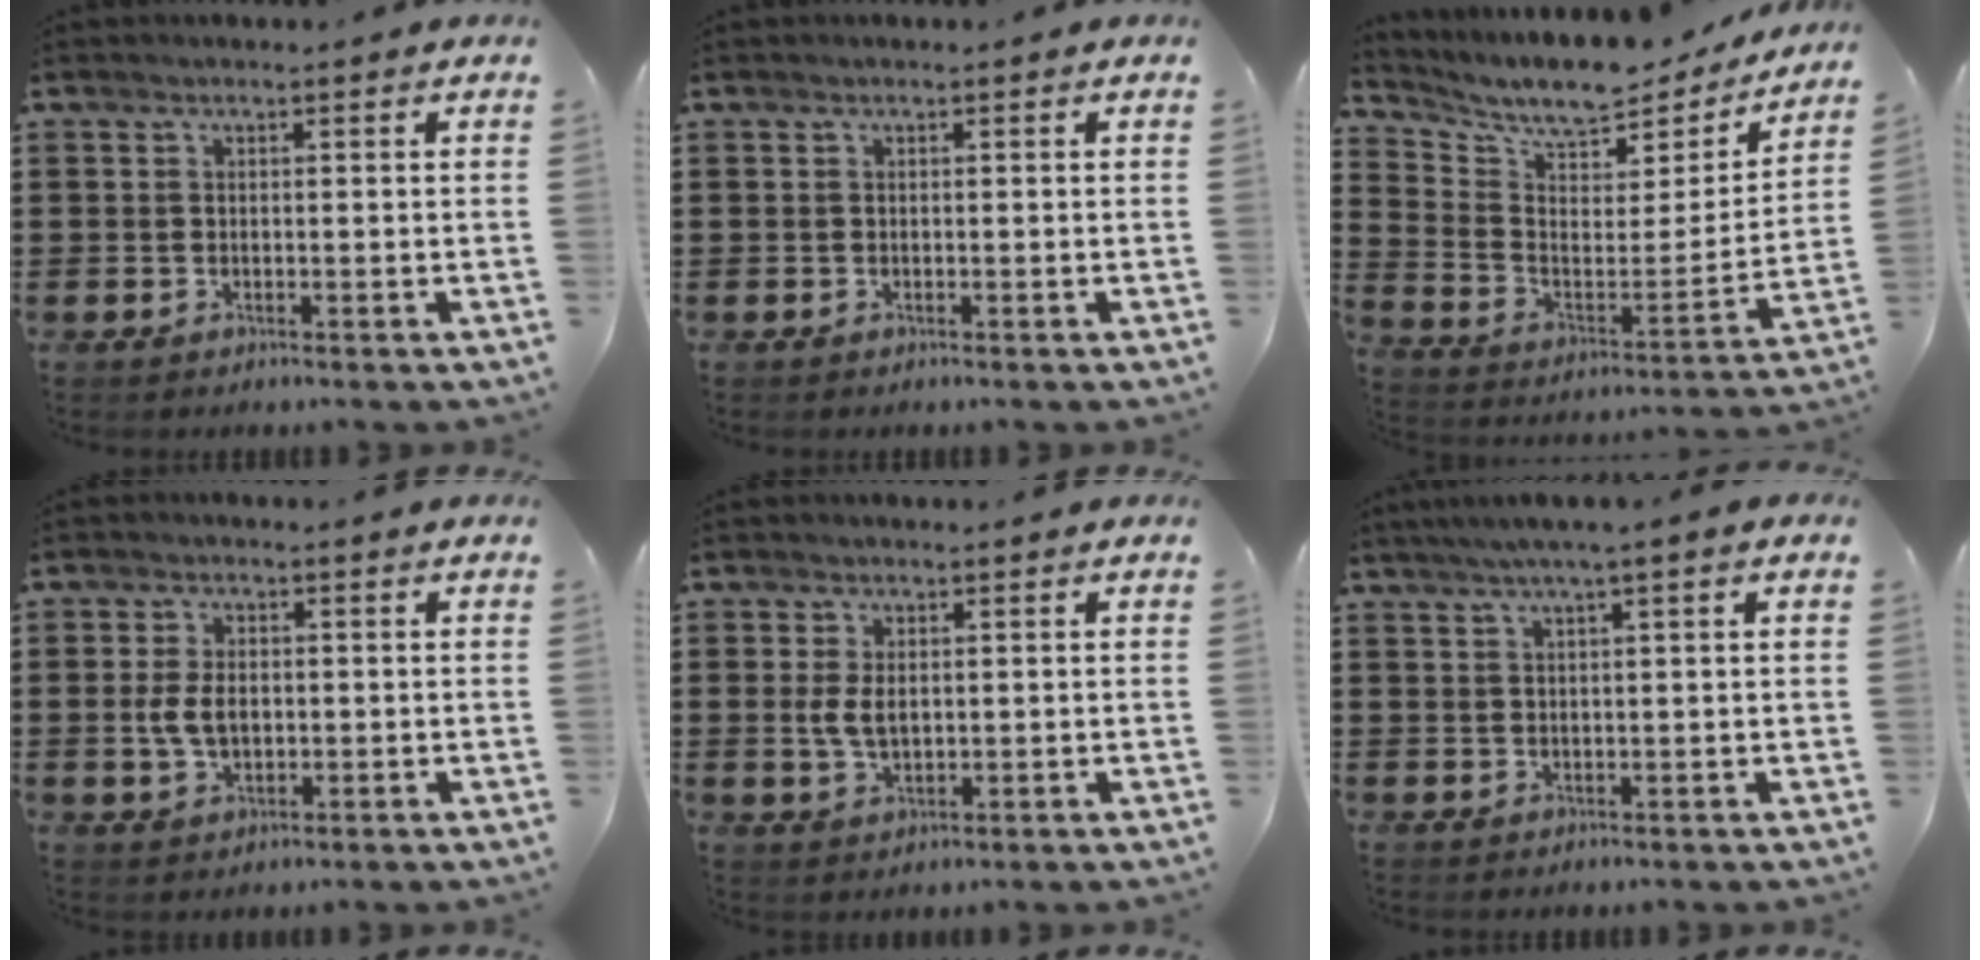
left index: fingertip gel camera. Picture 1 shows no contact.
{"total": 0.0}
{"total": 8.1, "force": [7.2, 1.7, 3.2], "torque": [-0.083, -0.061, 0.119]}
{"total": 4.7, "force": [-0.3, 2.9, 3.6], "torque": [-0.086, 0.003, -0.011]}
{"total": 3.6, "force": [0.2, 2.1, 2.9], "torque": [-0.075, 0.002, -0.001]}
{"total": 2.2, "force": [1.1, -0.3, 1.9], "torque": [-0.036, 0.001, 0.019]}